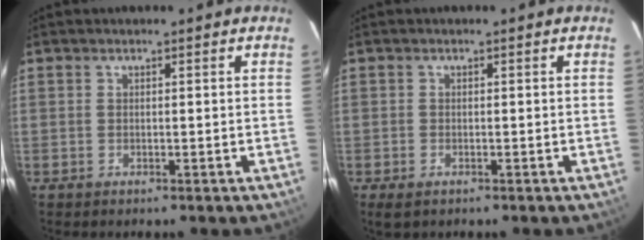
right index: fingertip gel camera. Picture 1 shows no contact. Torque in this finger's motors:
{"motor_torque": [0.10, -0.08, -0.09, -0.01]}